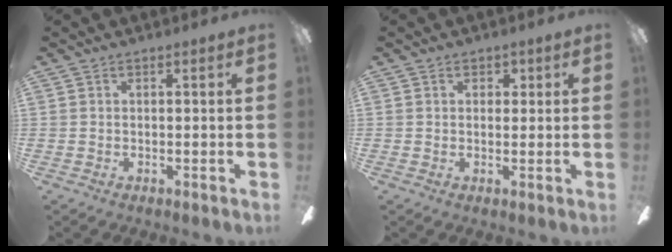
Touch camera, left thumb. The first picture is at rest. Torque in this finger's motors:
{"motor_torque": [0.13, -0.30, -0.38, -0.03, -0.03]}